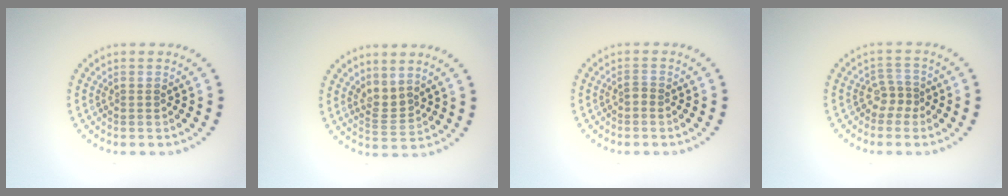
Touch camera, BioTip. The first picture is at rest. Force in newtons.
{"total": 2.0, "press": 1.4, "slide": 1.4}
{"total": 0.7, "press": 0.4, "slide": 0.5}
{"total": 2.0, "press": 1.4, "slide": 1.4}